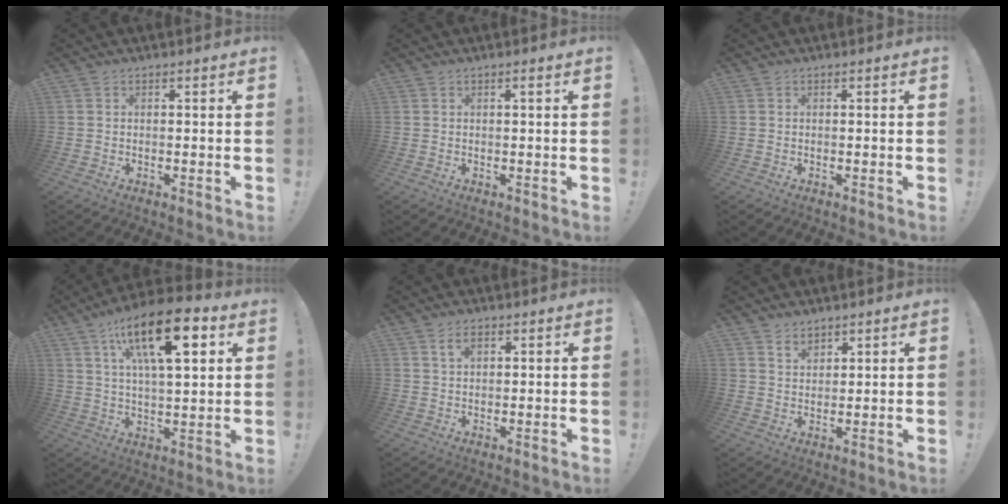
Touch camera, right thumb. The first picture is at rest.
{"total": 1.0, "force": [0.1, -0.3, 1.0], "torque": [-0.019, 0.001, 0.000]}
{"total": 0.0}
{"total": 18.8, "force": [8.2, 6.7, 15.6], "torque": [-0.253, -0.018, 0.127]}
{"total": 2.9, "force": [1.4, 1.5, 2.0], "torque": [-0.035, 0.000, 0.023]}
{"total": 3.5, "force": [2.9, 1.9, 0.7], "torque": [-0.008, -0.017, 0.053]}